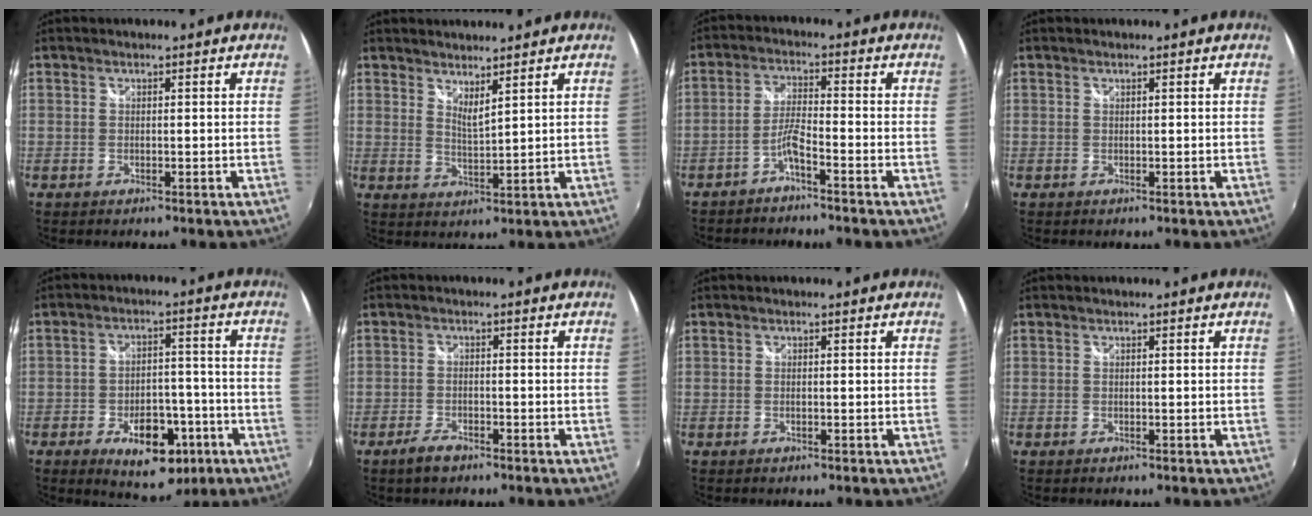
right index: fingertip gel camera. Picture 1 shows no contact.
{"total": 3.4, "force": [3.0, 0.1, 1.7], "torque": [-0.029, -0.007, 0.046]}
{"total": 3.6, "force": [-2.7, -0.1, 2.4], "torque": [-0.065, 0.011, -0.051]}
{"total": 0.0}
{"total": 12.8, "force": [-6.4, 7.0, 8.6], "torque": [-0.138, 0.011, -0.078]}
{"total": 3.5, "force": [-2.6, 1.2, 2.1], "torque": [-0.055, -0.004, -0.049]}
{"total": 0.0}
{"total": 0.0}